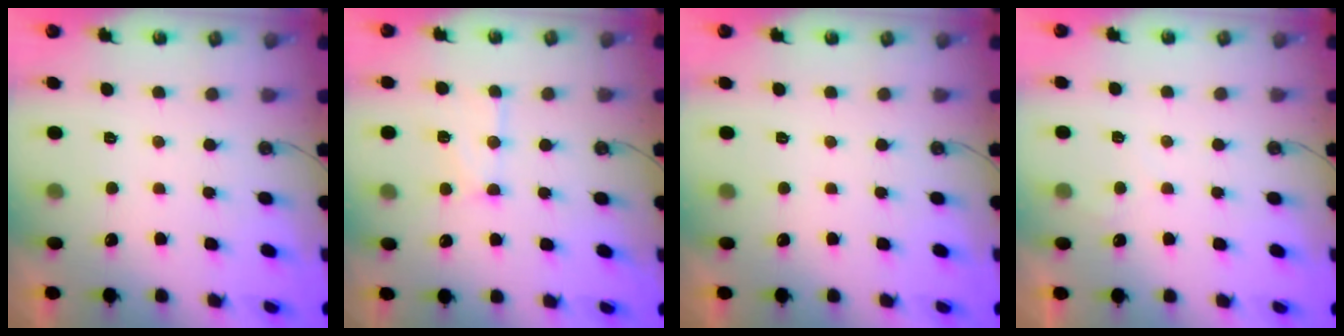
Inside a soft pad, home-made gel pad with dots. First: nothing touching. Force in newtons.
{"total": 12.1, "press": 12.0, "slide": 1.1}
{"total": 0.0}
{"total": 2.2, "press": 2.2, "slide": 0.3}